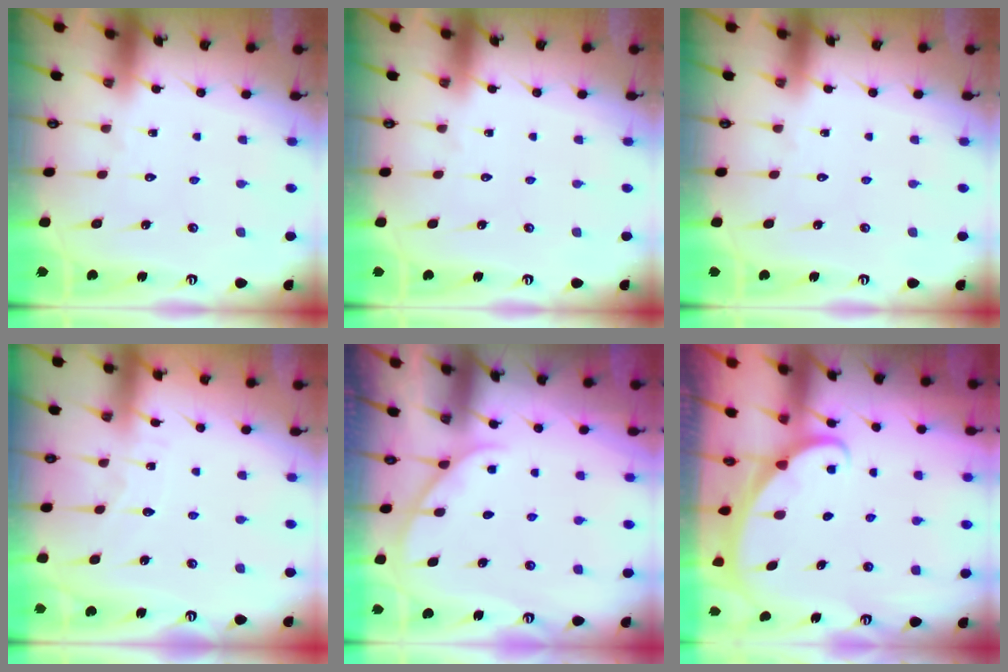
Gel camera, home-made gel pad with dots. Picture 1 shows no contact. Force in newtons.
{"total": 0.0}
{"total": 0.0}
{"total": 3.9, "press": 3.9, "slide": 0.5}
{"total": 2.1, "press": 2.1, "slide": 0.2}
{"total": 1.7, "press": 1.7, "slide": 0.1}